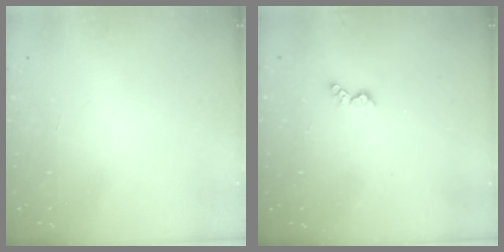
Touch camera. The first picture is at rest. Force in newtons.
{"total": 3.8, "press": 3.7, "slide": 0.6}